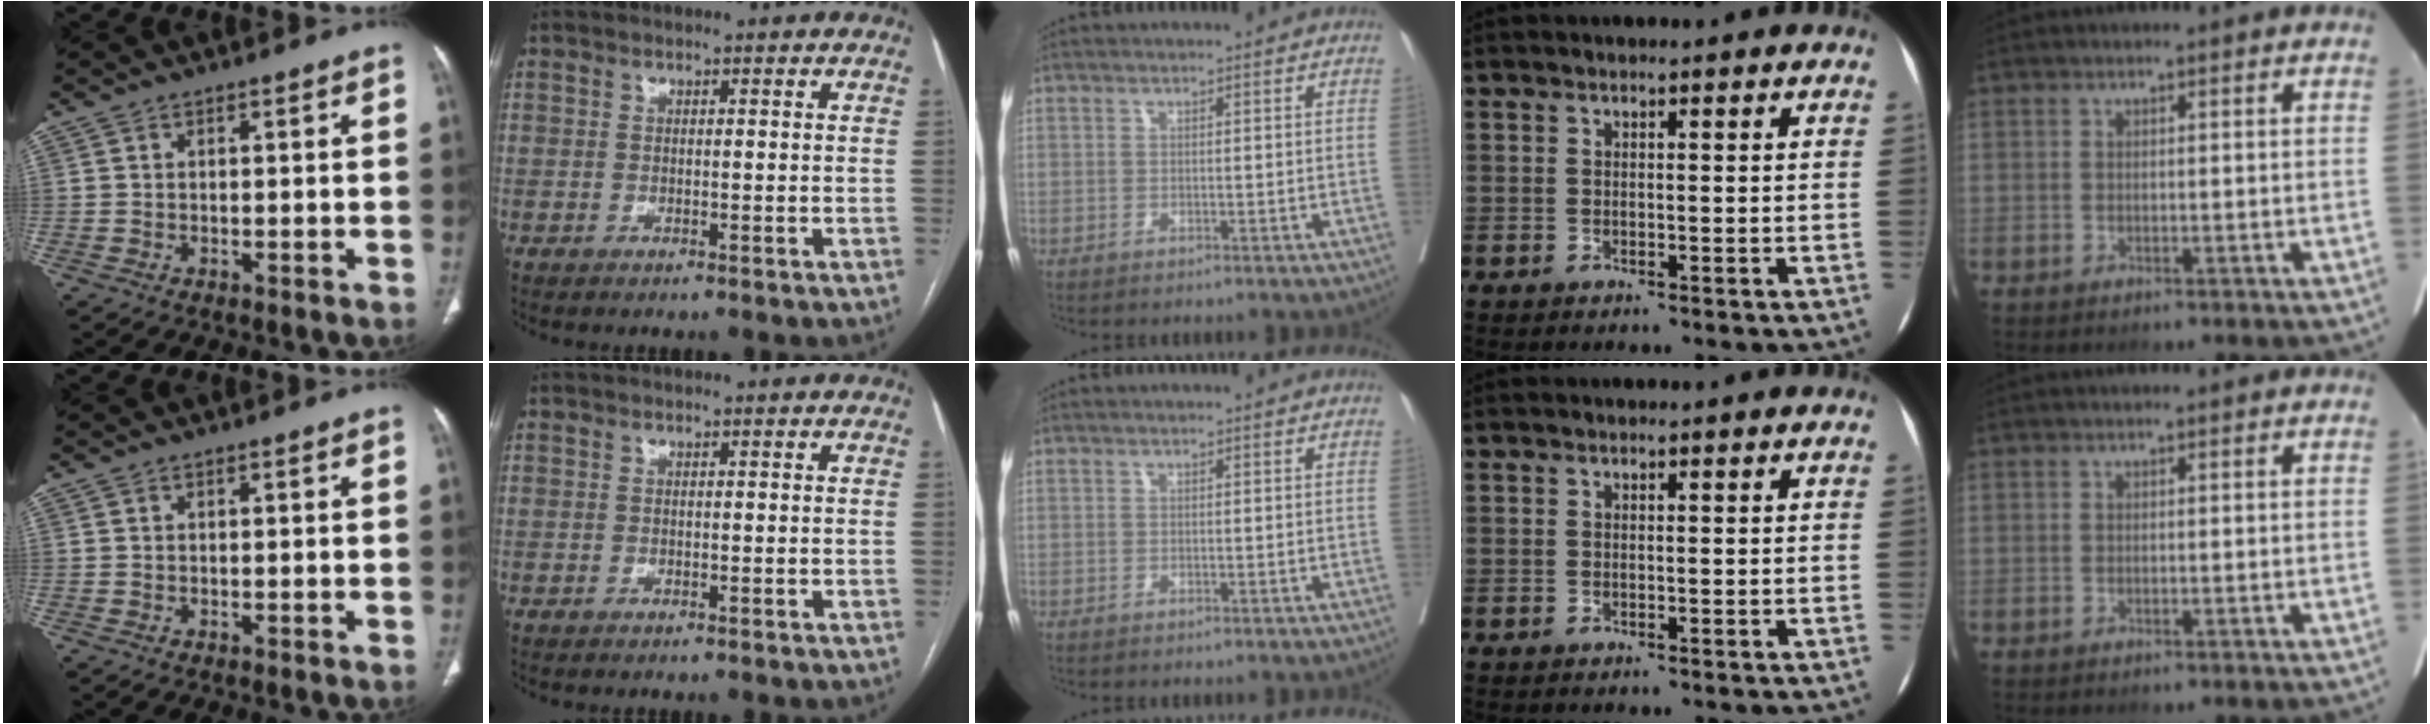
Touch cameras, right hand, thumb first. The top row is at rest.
{}